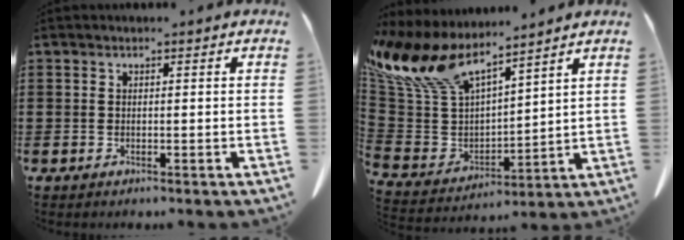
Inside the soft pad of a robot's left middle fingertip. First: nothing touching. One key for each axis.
{"total": 11.9, "fx": 9.5, "fy": 4.4, "fz": 5.6, "tx": -0.155, "ty": -0.054, "tz": 0.173}